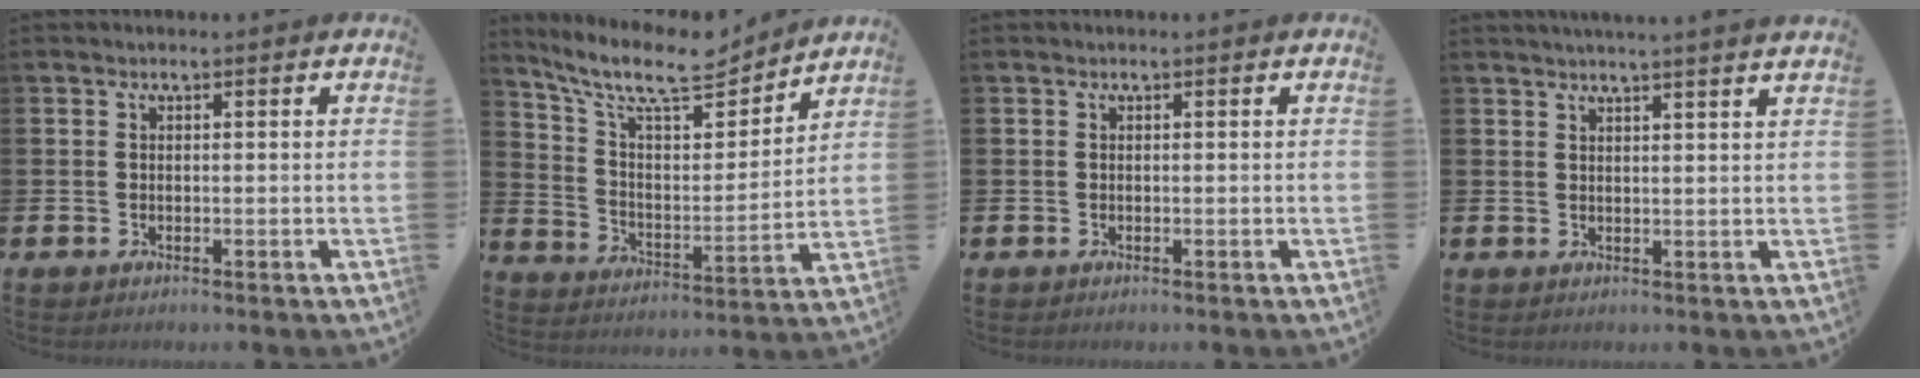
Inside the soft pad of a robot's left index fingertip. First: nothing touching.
{"total": 11.2, "force": [9.6, 3.1, 5.0], "torque": [-0.123, -0.063, 0.164]}
{"total": 0.0}
{"total": 2.5, "force": [2.4, -0.9, 0.1], "torque": [-0.008, -0.013, 0.045]}